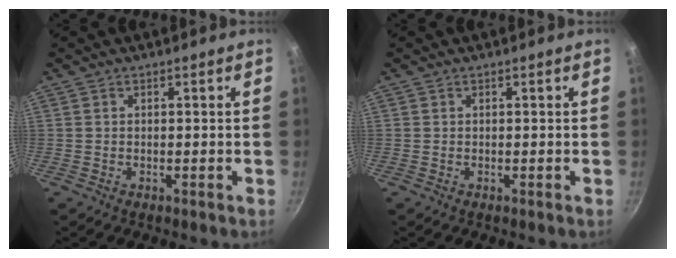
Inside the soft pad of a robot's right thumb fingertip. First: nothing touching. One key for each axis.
{"total": 0.0}